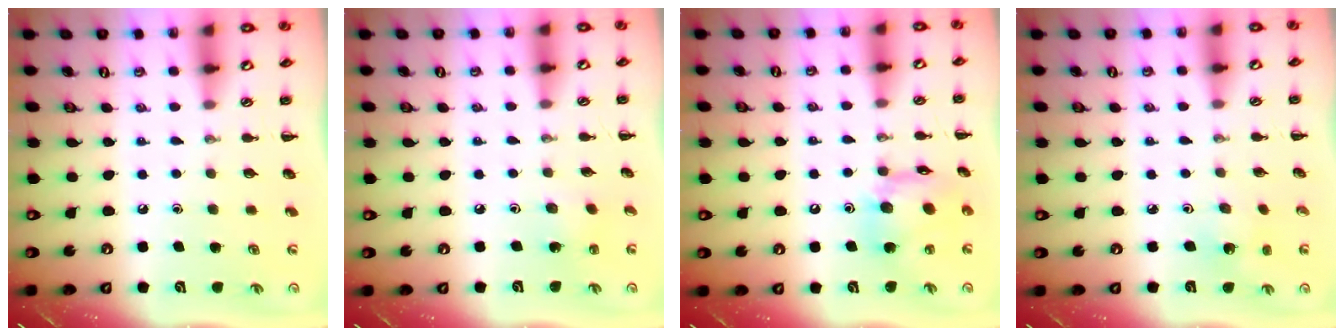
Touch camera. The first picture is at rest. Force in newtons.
{"total": 1.8, "press": 1.7, "slide": 0.7}
{"total": 14.2, "press": 14.1, "slide": 2.1}
{"total": 1.9, "press": 1.8, "slide": 0.6}